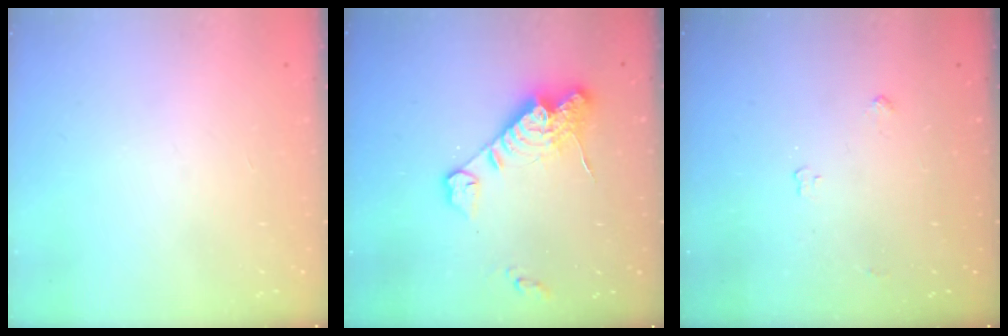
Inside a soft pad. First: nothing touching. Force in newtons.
{"total": 14.1, "press": 14.0, "slide": 1.5}
{"total": 3.4, "press": 3.4, "slide": 0.6}